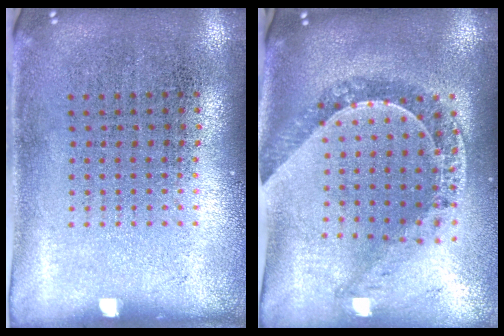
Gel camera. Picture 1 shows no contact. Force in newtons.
{"total": 1.1, "press": 1.1, "slide": 0.2}